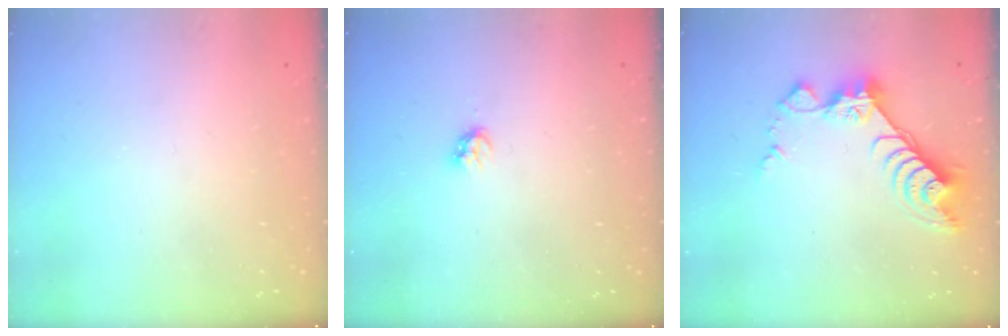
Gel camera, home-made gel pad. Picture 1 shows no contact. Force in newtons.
{"total": 2.4, "press": 2.4, "slide": 0.3}
{"total": 11.5, "press": 11.5, "slide": 1.2}